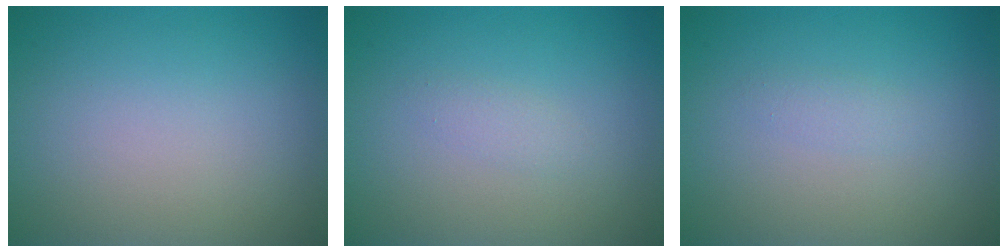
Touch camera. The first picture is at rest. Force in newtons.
{"total": 0.9, "press": 0.9, "slide": 0.0}
{"total": 0.8, "press": 0.8, "slide": 0.1}